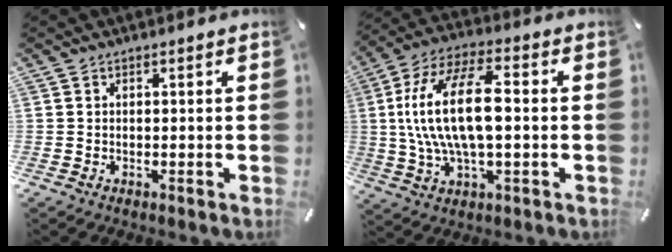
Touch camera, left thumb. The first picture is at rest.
{"total": 18.3, "force": [0.5, 8.3, 16.3], "torque": [-0.338, 0.001, 0.003]}